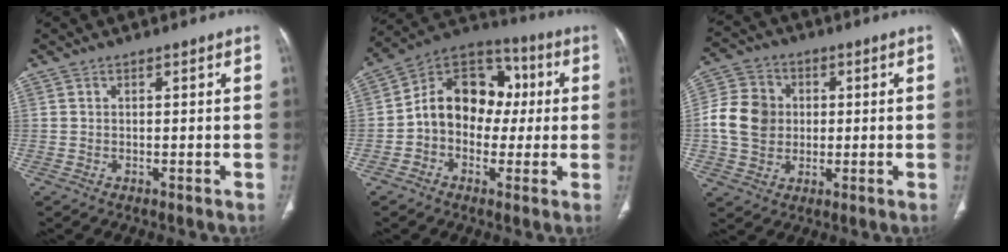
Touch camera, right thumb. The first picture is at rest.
{"total": 14.4, "force": [0.0, 11.3, 8.9], "torque": [-0.102, 0.039, -0.015]}
{"total": 10.9, "force": [0.1, 9.5, 5.3], "torque": [-0.088, 0.017, -0.004]}